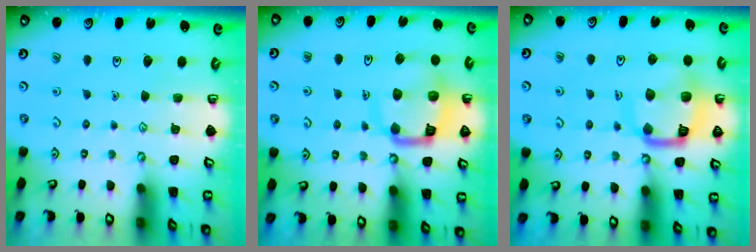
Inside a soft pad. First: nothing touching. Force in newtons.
{"total": 13.0, "press": 12.9, "slide": 1.5}
{"total": 14.3, "press": 14.3, "slide": 1.5}